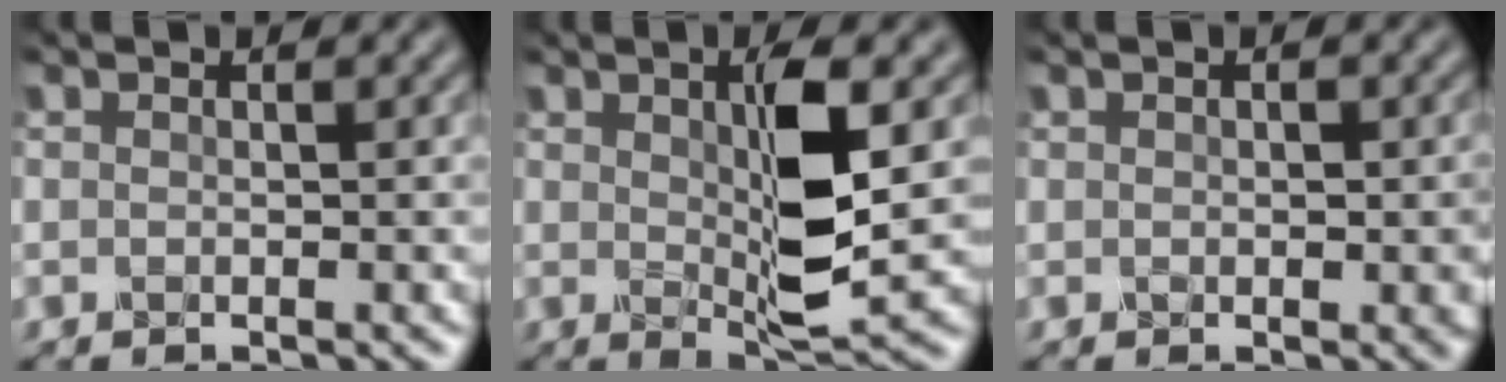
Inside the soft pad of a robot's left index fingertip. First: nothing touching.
{"total": 6.1, "force": [0.8, 1.4, 5.8], "torque": [-0.103, -0.009, 0.016]}
{"total": 1.8, "force": [0.0, 1.2, 1.3], "torque": [-0.017, -0.004, 0.002]}